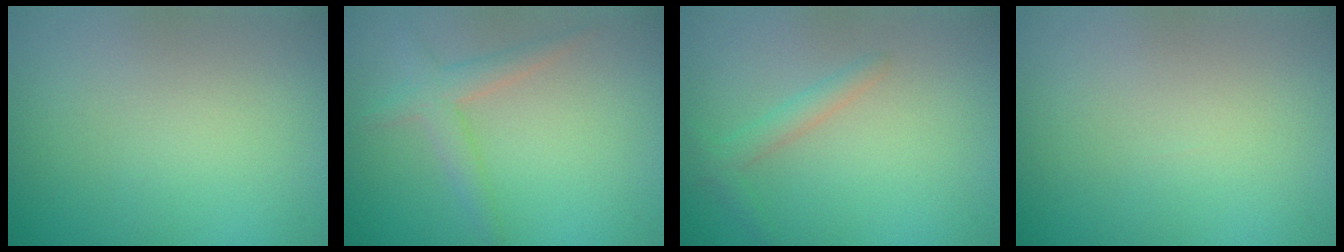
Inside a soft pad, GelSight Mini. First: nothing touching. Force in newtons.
{"total": 2.4, "press": 2.4, "slide": 0.1}
{"total": 1.5, "press": 1.5, "slide": 0.1}
{"total": 0.0}